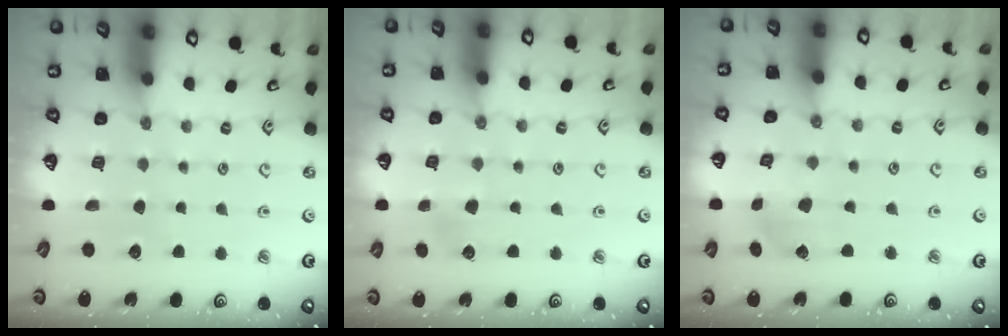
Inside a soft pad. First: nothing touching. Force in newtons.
{"total": 3.5, "press": 3.4, "slide": 0.5}
{"total": 2.7, "press": 2.7, "slide": 0.5}